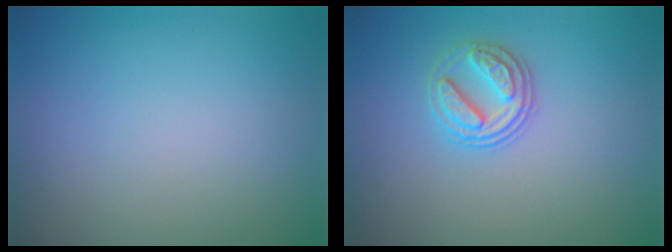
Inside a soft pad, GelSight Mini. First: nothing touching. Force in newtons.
{"total": 2.7, "press": 2.6, "slide": 0.9}